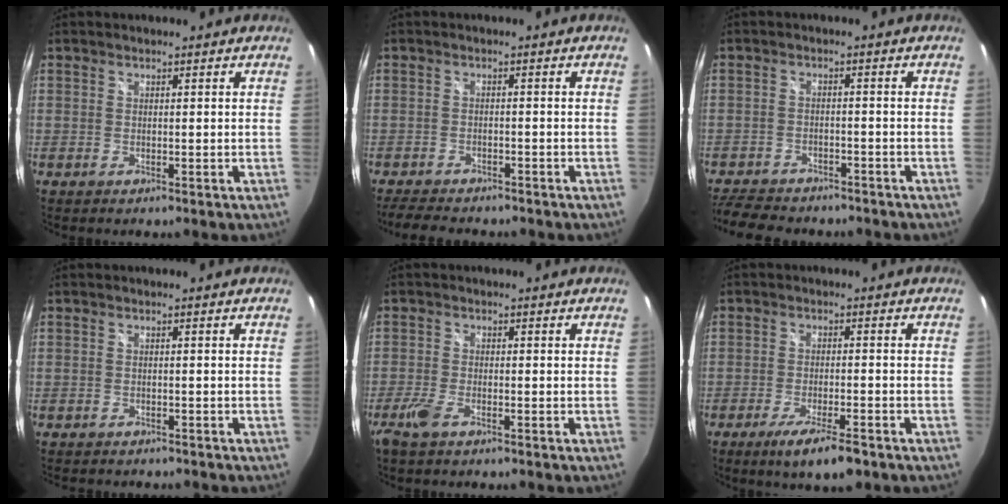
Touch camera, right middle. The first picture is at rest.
{"total": 7.2, "force": [-6.4, 1.9, 2.5], "torque": [-0.069, -0.014, -0.100]}
{"total": 10.9, "force": [-9.4, 4.0, 3.8], "torque": [-0.104, -0.009, -0.149]}
{"total": 3.3, "force": [-2.9, 1.0, 1.0], "torque": [-0.021, -0.013, -0.041]}
{"total": 3.5, "force": [-2.4, 0.9, 2.4], "torque": [-0.063, -0.006, -0.049]}
{"total": 7.4, "force": [-5.0, 1.3, 5.2], "torque": [-0.109, -0.019, -0.085]}